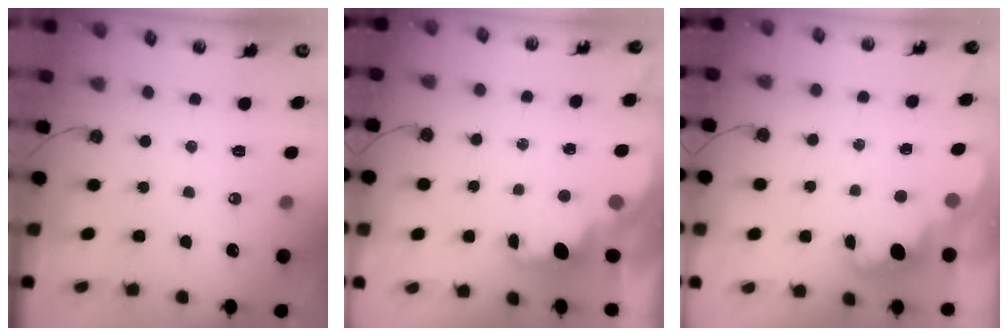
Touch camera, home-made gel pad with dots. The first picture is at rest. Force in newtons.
{"total": 1.6, "press": 1.5, "slide": 0.5}
{"total": 2.1, "press": 2.0, "slide": 0.6}